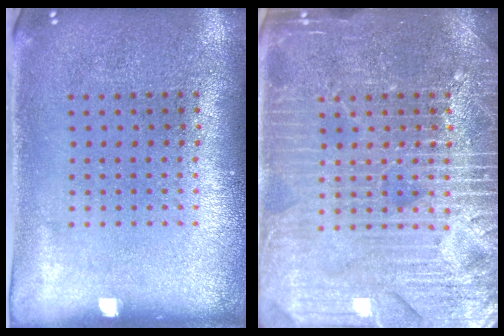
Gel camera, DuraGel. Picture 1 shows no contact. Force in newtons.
{"total": 6.8, "press": 6.7, "slide": 1.0}